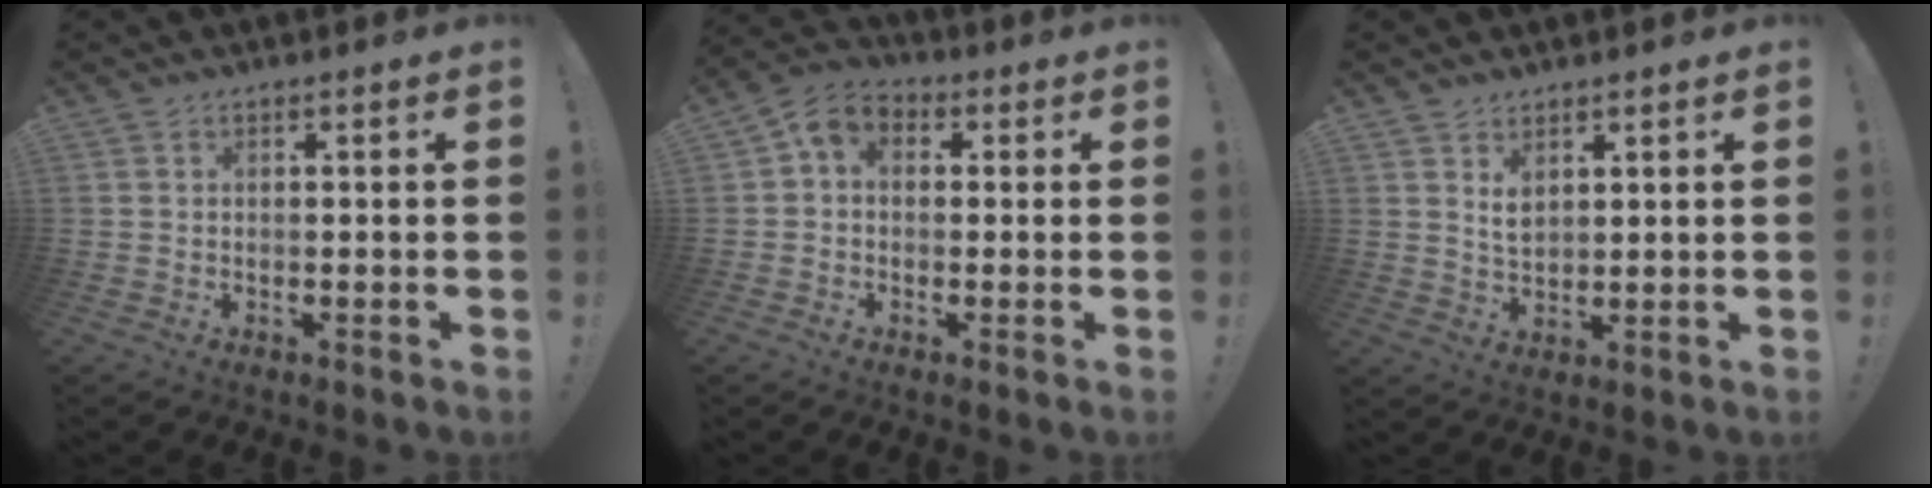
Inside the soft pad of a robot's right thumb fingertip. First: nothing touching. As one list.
[{"total": 5.6, "force": [0.3, 4.3, 3.6], "torque": [-0.061, 0.011, 0.010]}, {"total": 4.3, "force": [2.6, 2.6, 2.2], "torque": [-0.029, -0.015, 0.046]}]